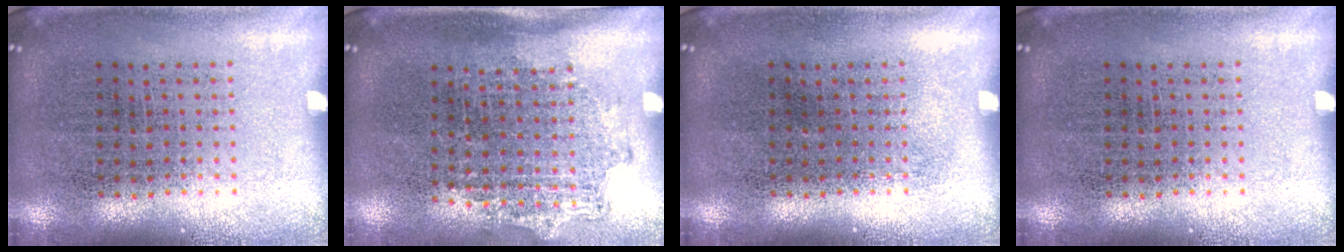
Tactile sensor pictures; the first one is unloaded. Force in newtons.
{"total": 1.4, "press": 1.1, "slide": 0.9}
{"total": 0.0}
{"total": 0.0}